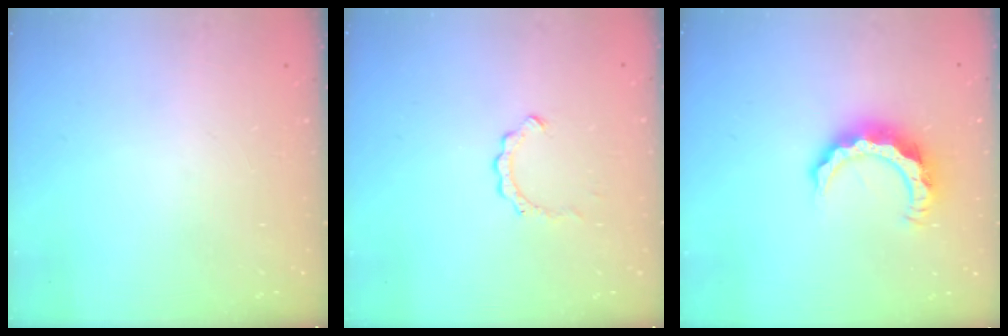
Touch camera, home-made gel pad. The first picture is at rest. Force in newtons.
{"total": 2.4, "press": 2.4, "slide": 0.2}
{"total": 9.2, "press": 9.2, "slide": 0.2}